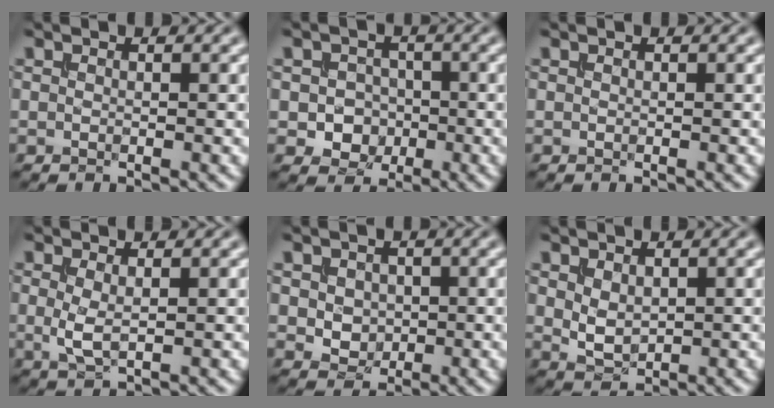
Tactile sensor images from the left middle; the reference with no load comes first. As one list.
[{"total": 3.3, "force": [-1.0, 2.8, 1.5], "torque": [-0.010, 0.000, -0.021]}, {"total": 0.0}, {"total": 1.9, "force": [0.2, 0.6, 1.8], "torque": [-0.046, -0.001, 0.005]}, {"total": 2.3, "force": [0.3, 1.9, 1.3], "torque": [-0.031, -0.003, 0.007]}, {"total": 2.2, "force": [0.5, 1.5, 1.5], "torque": [-0.035, -0.005, 0.017]}]